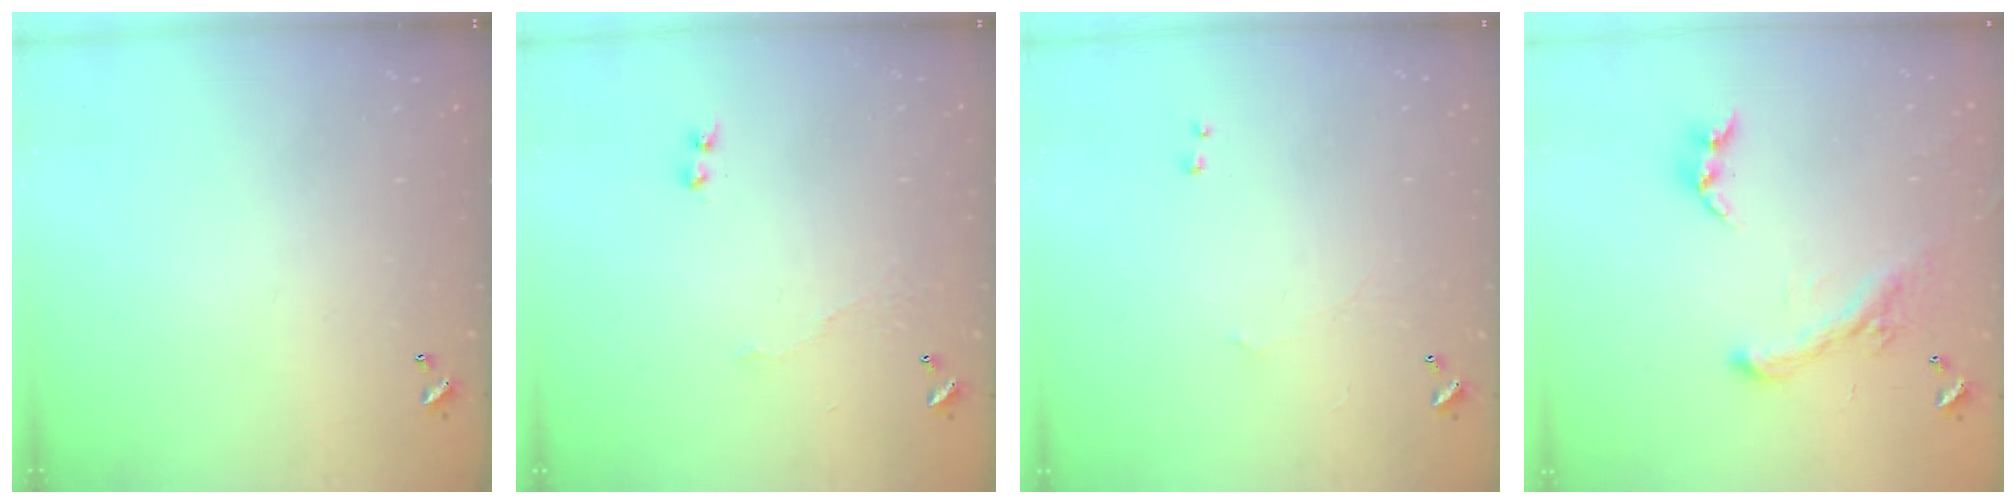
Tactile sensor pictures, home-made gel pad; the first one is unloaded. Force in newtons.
{"total": 3.5, "press": 3.4, "slide": 0.7}
{"total": 0.7, "press": 0.1, "slide": 0.7}
{"total": 2.5, "press": 2.0, "slide": 1.4}